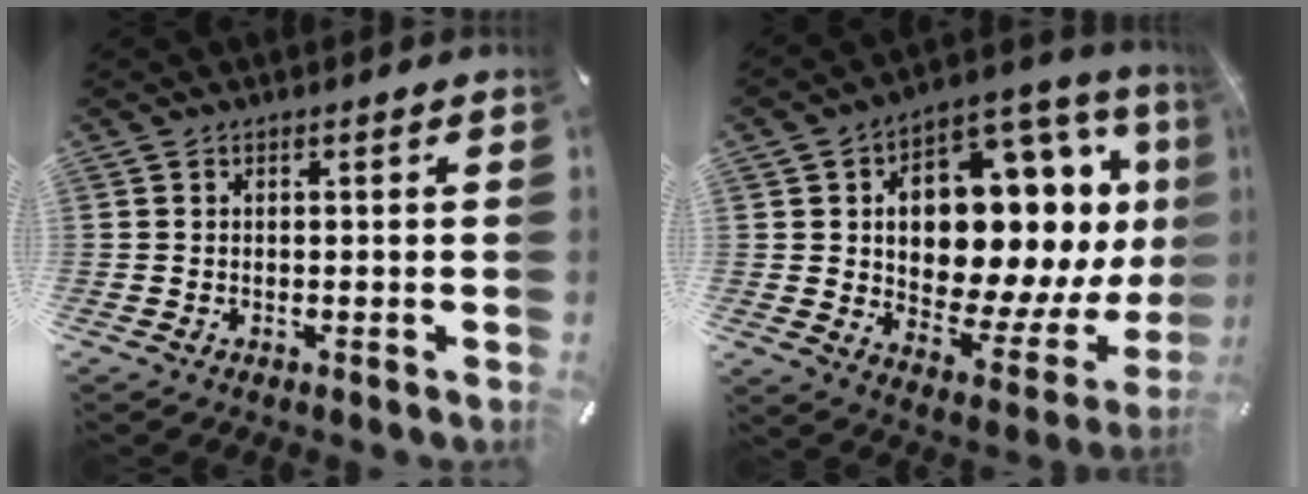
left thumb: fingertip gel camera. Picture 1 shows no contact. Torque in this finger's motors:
{"motor_torque": [2.51, 2.50, 0.57, -0.27, 0.20]}